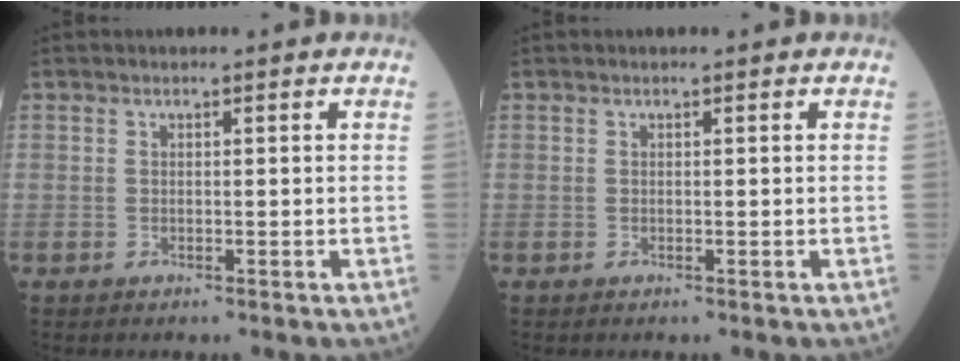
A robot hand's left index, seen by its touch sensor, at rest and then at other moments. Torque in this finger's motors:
{"motor_torque": [0.09, 0.00, 0.03, 0.00]}